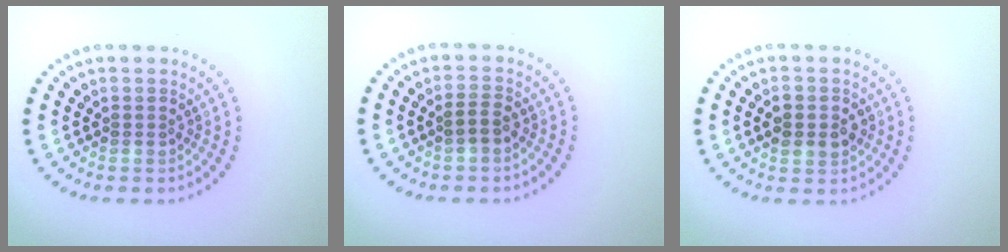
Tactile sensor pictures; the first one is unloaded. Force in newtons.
{"total": 0.9, "press": 0.8, "slide": 0.4}
{"total": 2.7, "press": 2.7, "slide": 0.1}